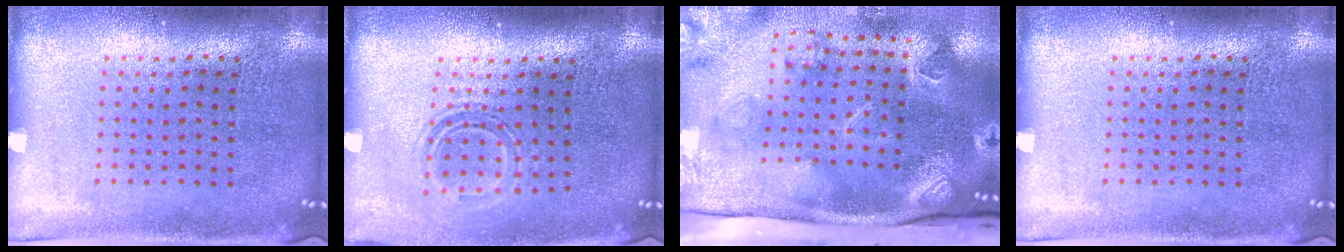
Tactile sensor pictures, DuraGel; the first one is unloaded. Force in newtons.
{"total": 1.5, "press": 1.2, "slide": 1.0}
{"total": 4.0, "press": 3.1, "slide": 2.5}
{"total": 0.0}